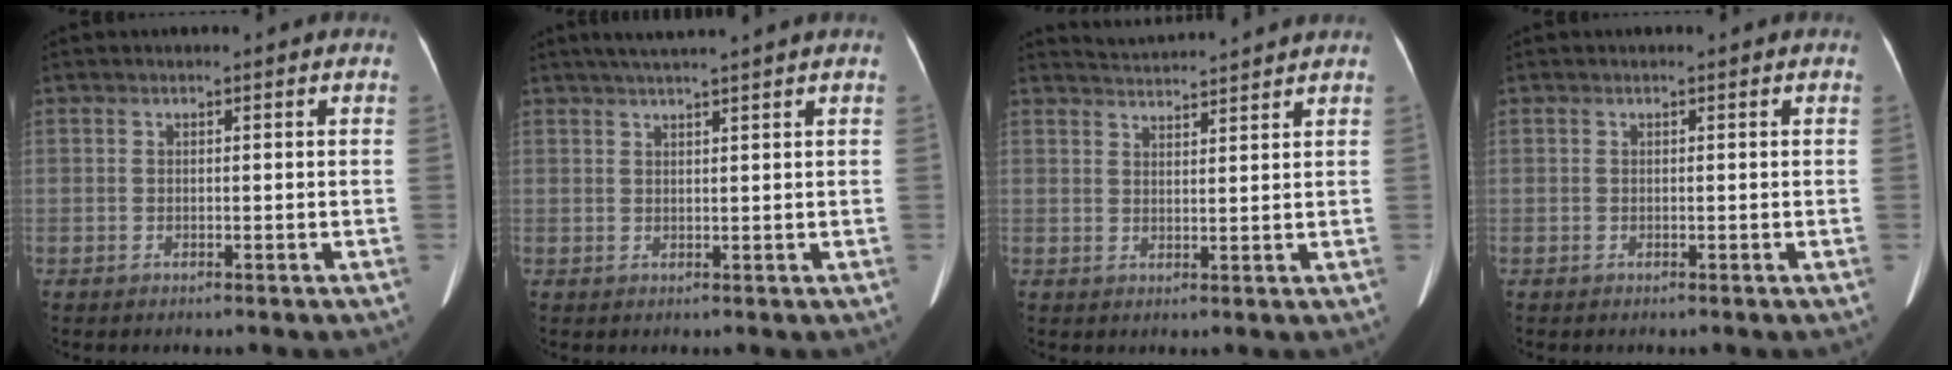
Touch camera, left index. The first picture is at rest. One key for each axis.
{"total": 4.9, "fx": 4.0, "fy": -1.1, "fz": 2.7, "tx": -0.040, "ty": 0.021, "tz": 0.068}
{"total": 6.1, "fx": 6.0, "fy": -1.1, "fz": 0.8, "tx": -0.021, "ty": 0.016, "tz": 0.090}
{"total": 0.0}